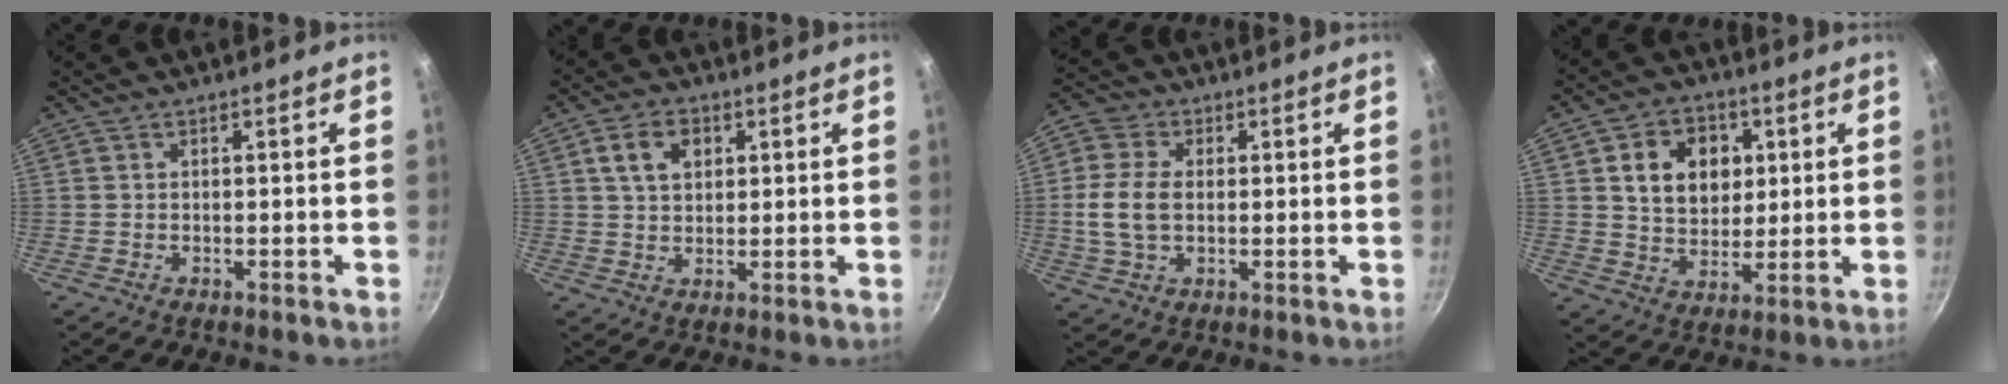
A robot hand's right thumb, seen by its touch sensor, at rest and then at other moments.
{"total": 6.6, "force": [2.3, 4.6, 4.1], "torque": [-0.055, 0.003, 0.037]}
{"total": 9.1, "force": [0.4, 6.4, 6.5], "torque": [-0.110, 0.006, -0.001]}
{"total": 12.2, "force": [3.1, 9.5, 7.0], "torque": [-0.080, -0.003, 0.051]}